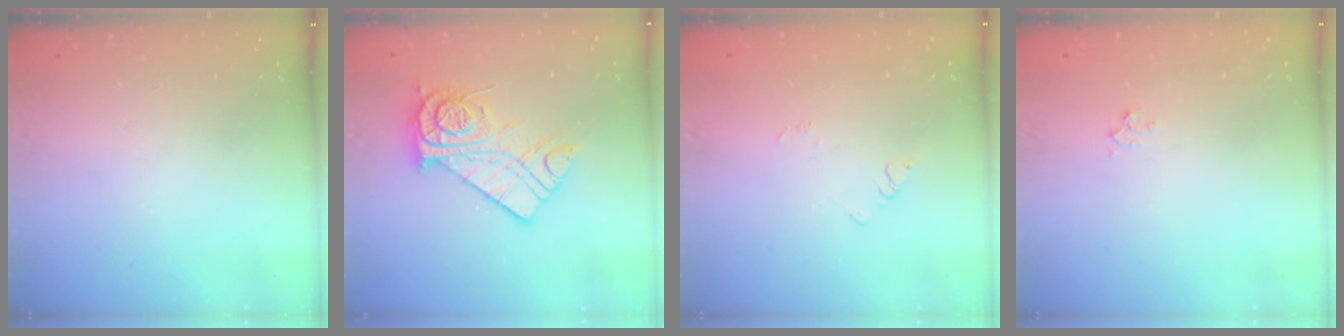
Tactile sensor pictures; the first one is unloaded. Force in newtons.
{"total": 14.0, "press": 13.9, "slide": 1.4}
{"total": 2.4, "press": 2.4, "slide": 0.3}
{"total": 3.0, "press": 3.0, "slide": 0.5}